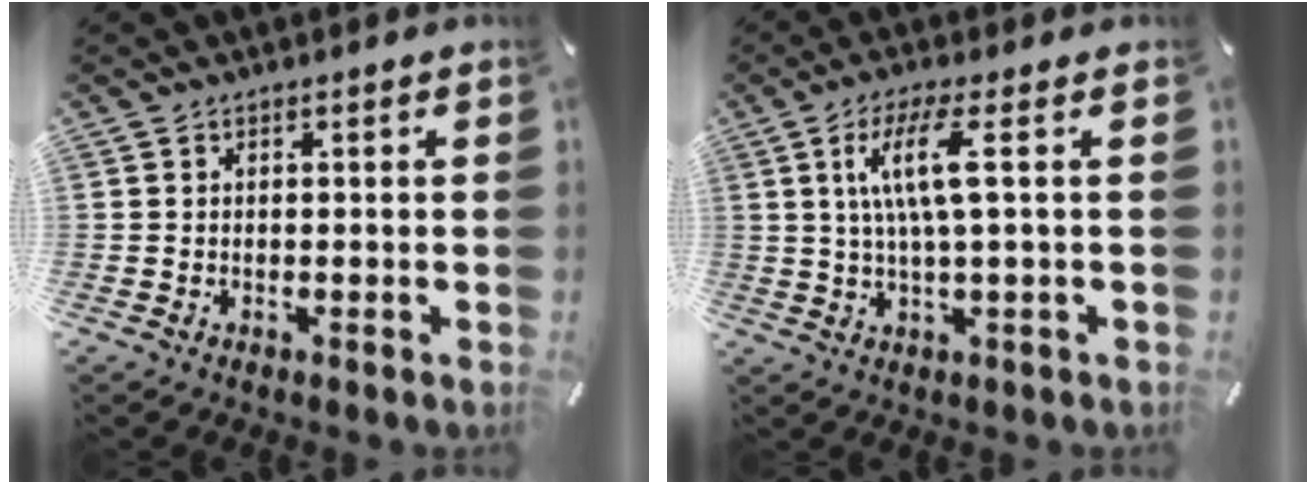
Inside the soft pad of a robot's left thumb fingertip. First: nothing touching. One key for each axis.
{"total": 9.5, "fx": 2.1, "fy": 1.6, "fz": 9.1, "tx": -0.183, "ty": 0.000, "tz": 0.030}